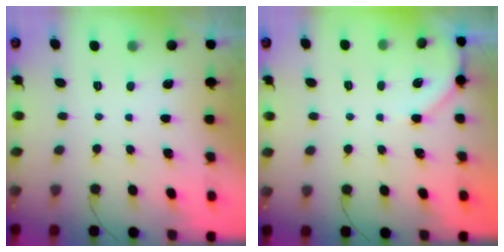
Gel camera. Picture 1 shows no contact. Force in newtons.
{"total": 3.5, "press": 3.4, "slide": 0.4}